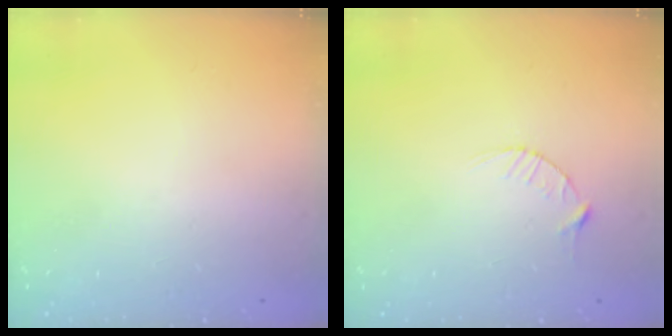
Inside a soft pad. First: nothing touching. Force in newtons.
{"total": 2.9, "press": 2.9, "slide": 0.4}